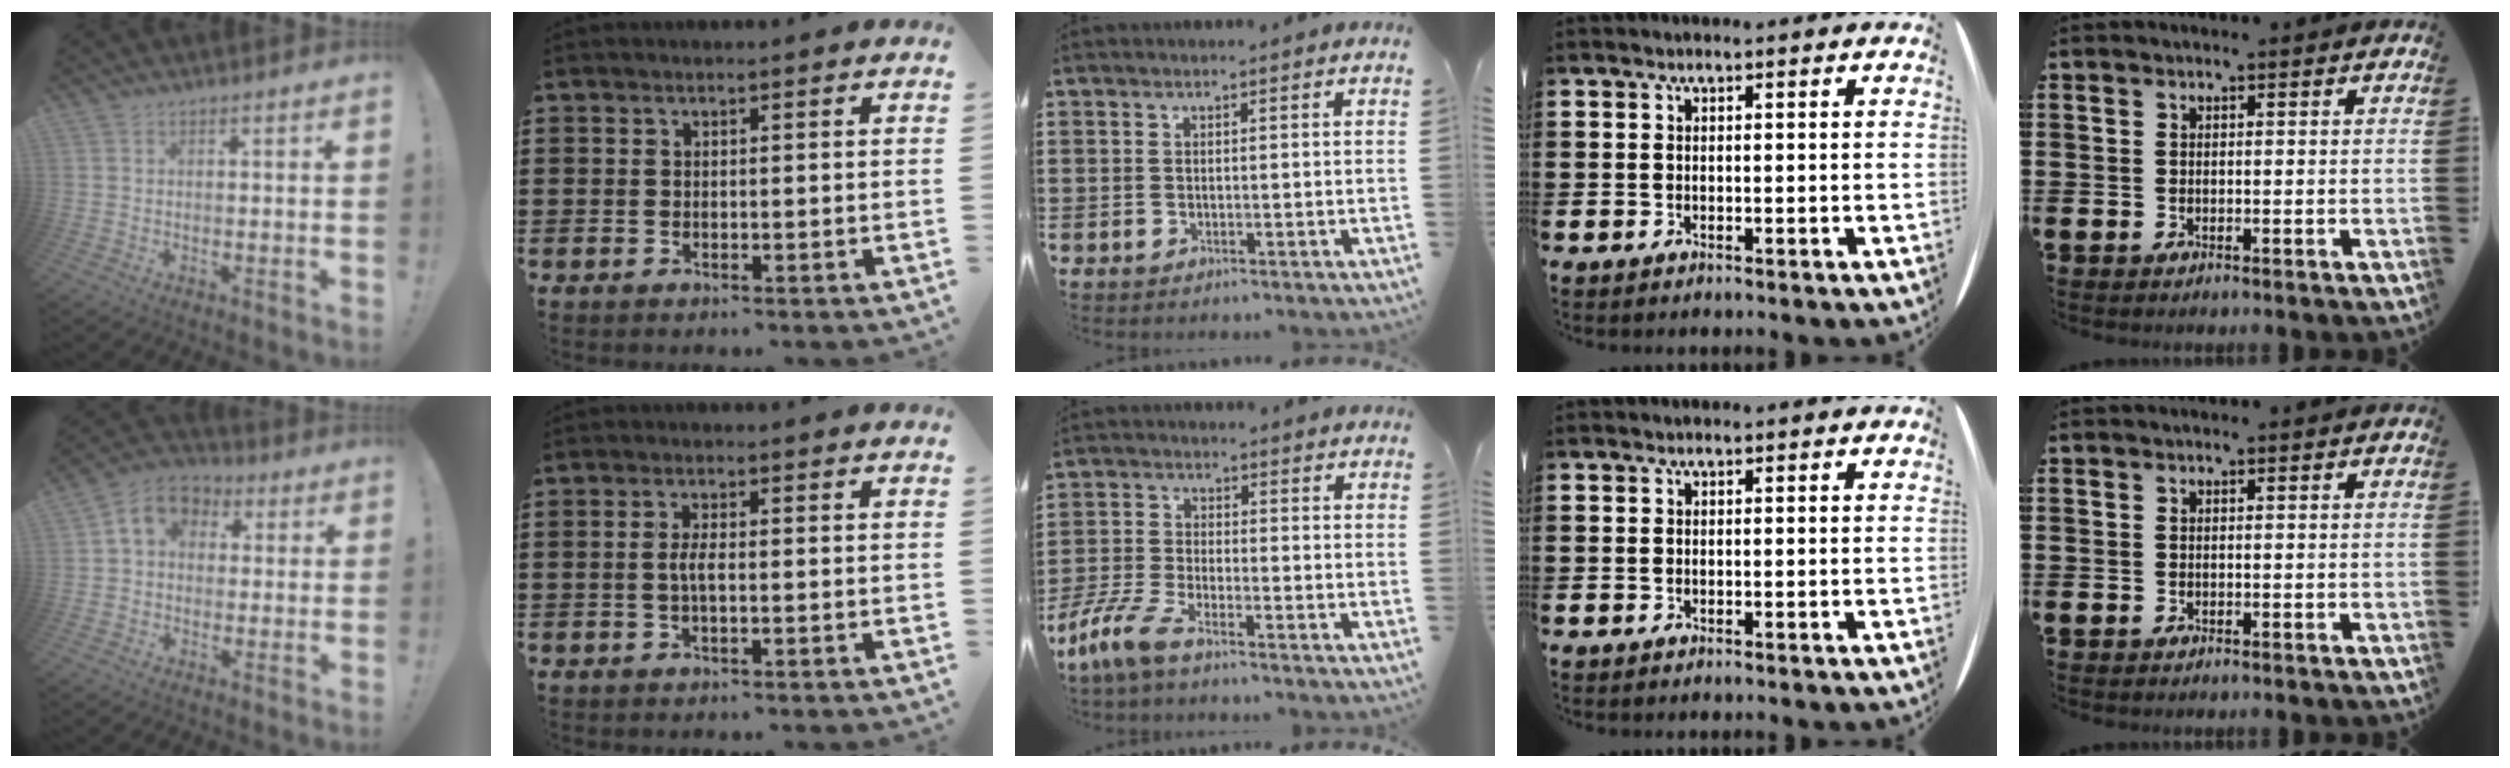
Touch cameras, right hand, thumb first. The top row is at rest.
{"thumb": {"total": 8.4, "force": [1.9, 6.7, 4.8], "torque": [-0.079, 0.007, 0.042]}, "index": {"total": 2.6, "force": [-0.3, 0.7, 2.5], "torque": [-0.054, -0.002, -0.009]}, "middle": {"total": 6.2, "force": [-4.9, 1.0, 3.7], "torque": [-0.107, -0.018, -0.103]}}